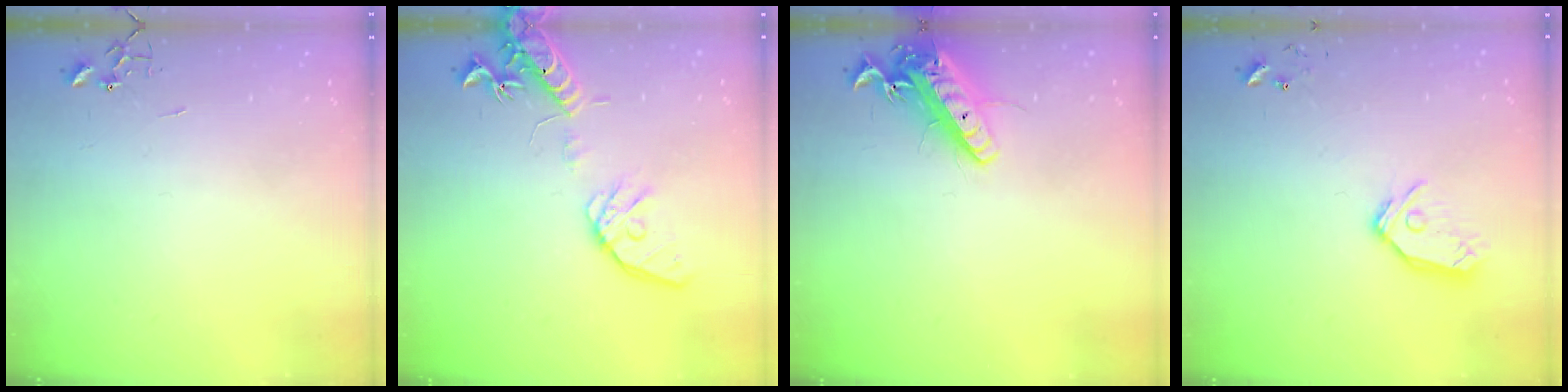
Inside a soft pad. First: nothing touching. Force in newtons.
{"total": 16.5, "press": 16.2, "slide": 2.8}
{"total": 16.0, "press": 15.7, "slide": 3.1}
{"total": 11.6, "press": 11.6, "slide": 1.4}